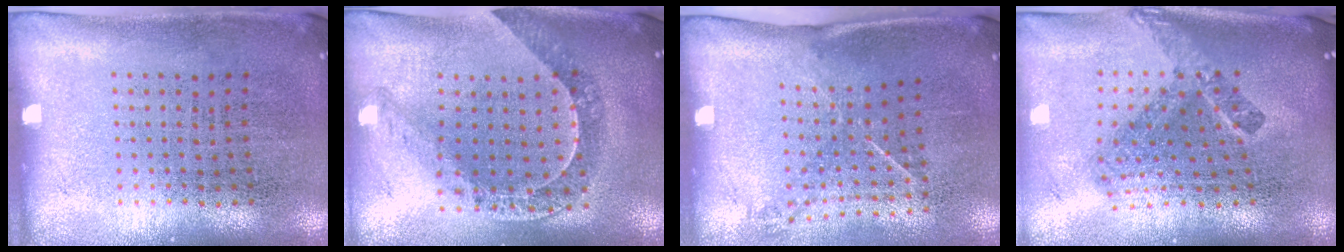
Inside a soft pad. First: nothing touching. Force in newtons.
{"total": 1.2, "press": 1.1, "slide": 0.2}
{"total": 1.5, "press": 1.0, "slide": 1.1}
{"total": 2.5, "press": 1.6, "slide": 2.0}